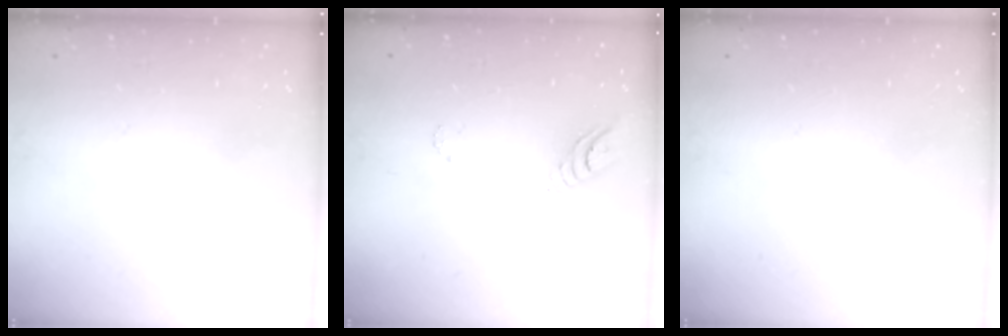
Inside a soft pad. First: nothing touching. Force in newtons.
{"total": 3.7, "press": 3.7, "slide": 0.3}
{"total": 0.0}